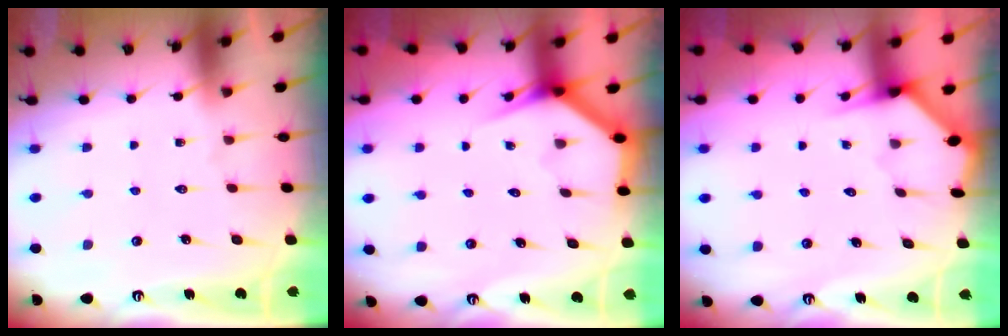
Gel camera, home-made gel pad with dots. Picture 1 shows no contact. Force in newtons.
{"total": 3.4, "press": 3.4, "slide": 0.3}
{"total": 3.5, "press": 3.4, "slide": 0.3}